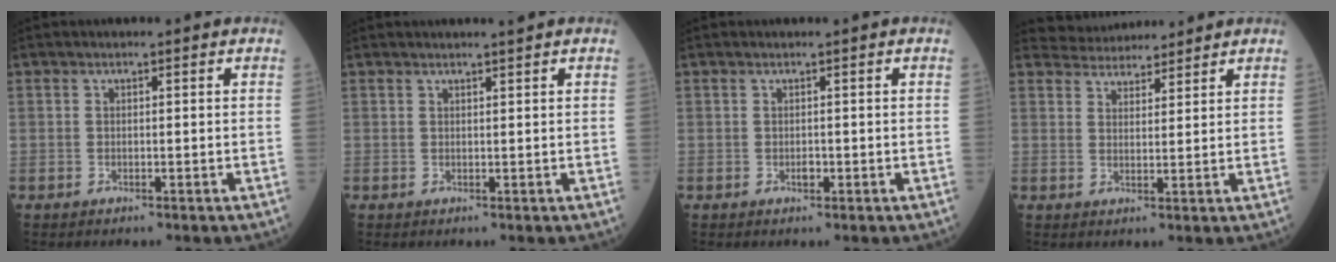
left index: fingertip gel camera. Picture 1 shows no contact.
{"total": 1.7, "force": [1.6, -0.3, 0.6], "torque": [-0.007, 0.004, 0.026]}
{"total": 0.7, "force": [-0.1, 0.5, 0.5], "torque": [-0.009, -0.002, -0.003]}
{"total": 5.9, "force": [5.7, 1.3, 0.3], "torque": [-0.009, 0.022, 0.091]}